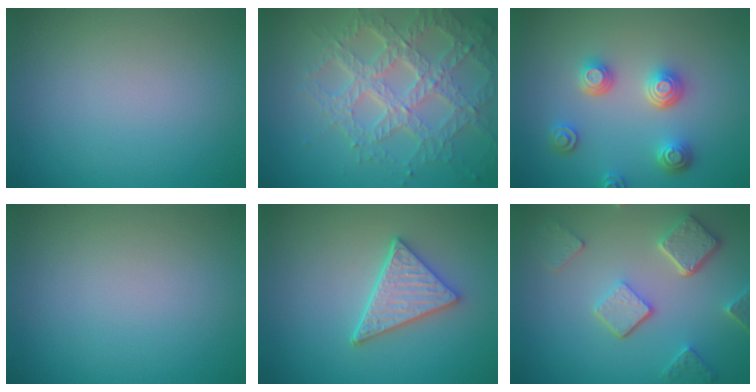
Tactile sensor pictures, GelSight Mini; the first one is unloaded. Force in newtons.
{"total": 7.5, "press": 5.3, "slide": 5.2}
{"total": 3.9, "press": 3.3, "slide": 2.2}
{"total": 0.0}
{"total": 4.3, "press": 3.6, "slide": 2.3}
{"total": 4.9, "press": 3.8, "slide": 3.0}